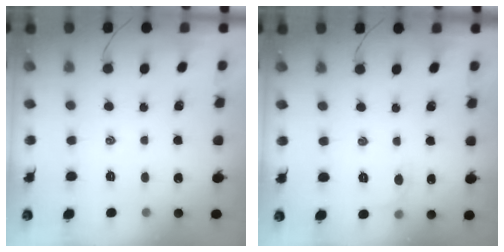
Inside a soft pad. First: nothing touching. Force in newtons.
{"total": 4.4, "press": 4.2, "slide": 1.5}